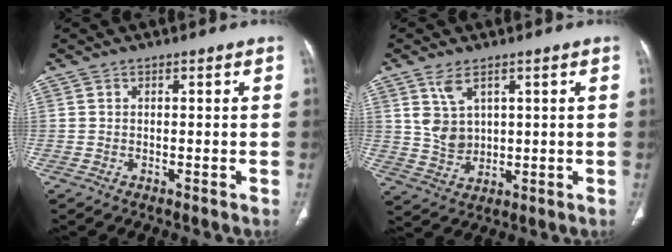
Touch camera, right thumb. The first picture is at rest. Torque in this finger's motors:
{"motor_torque": [1.00, 0.90, 0.32, -0.48, 0.21]}